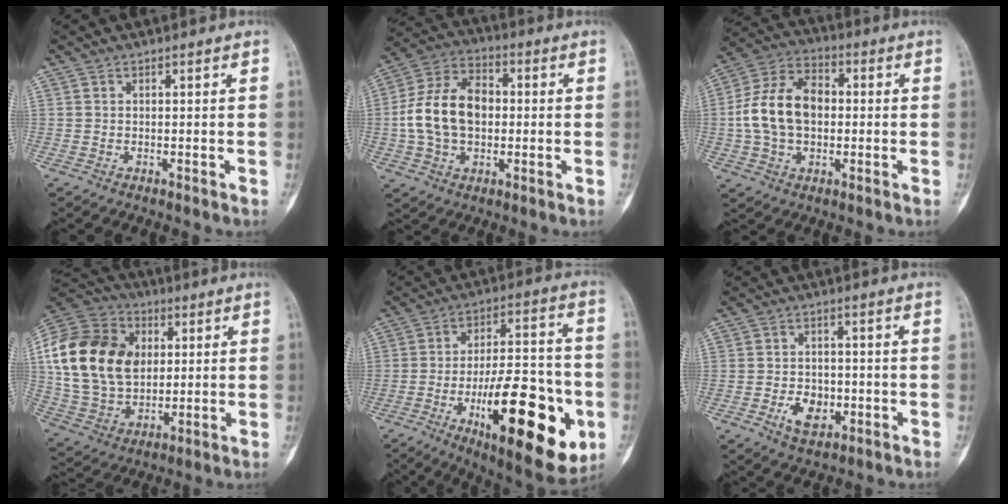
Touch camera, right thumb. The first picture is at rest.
{"total": 14.6, "force": [-0.3, 10.0, 10.6], "torque": [-0.185, 0.029, -0.009]}
{"total": 14.1, "force": [-0.1, 9.7, 10.3], "torque": [-0.181, 0.031, -0.007]}
{"total": 24.3, "force": [4.3, 17.5, 16.3], "torque": [-0.310, 0.008, 0.083]}
{"total": 26.7, "force": [-8.7, 9.8, 23.3], "torque": [-0.310, 0.018, -0.116]}
{"total": 5.7, "force": [-1.9, 4.0, 3.6], "torque": [-0.044, 0.007, -0.029]}